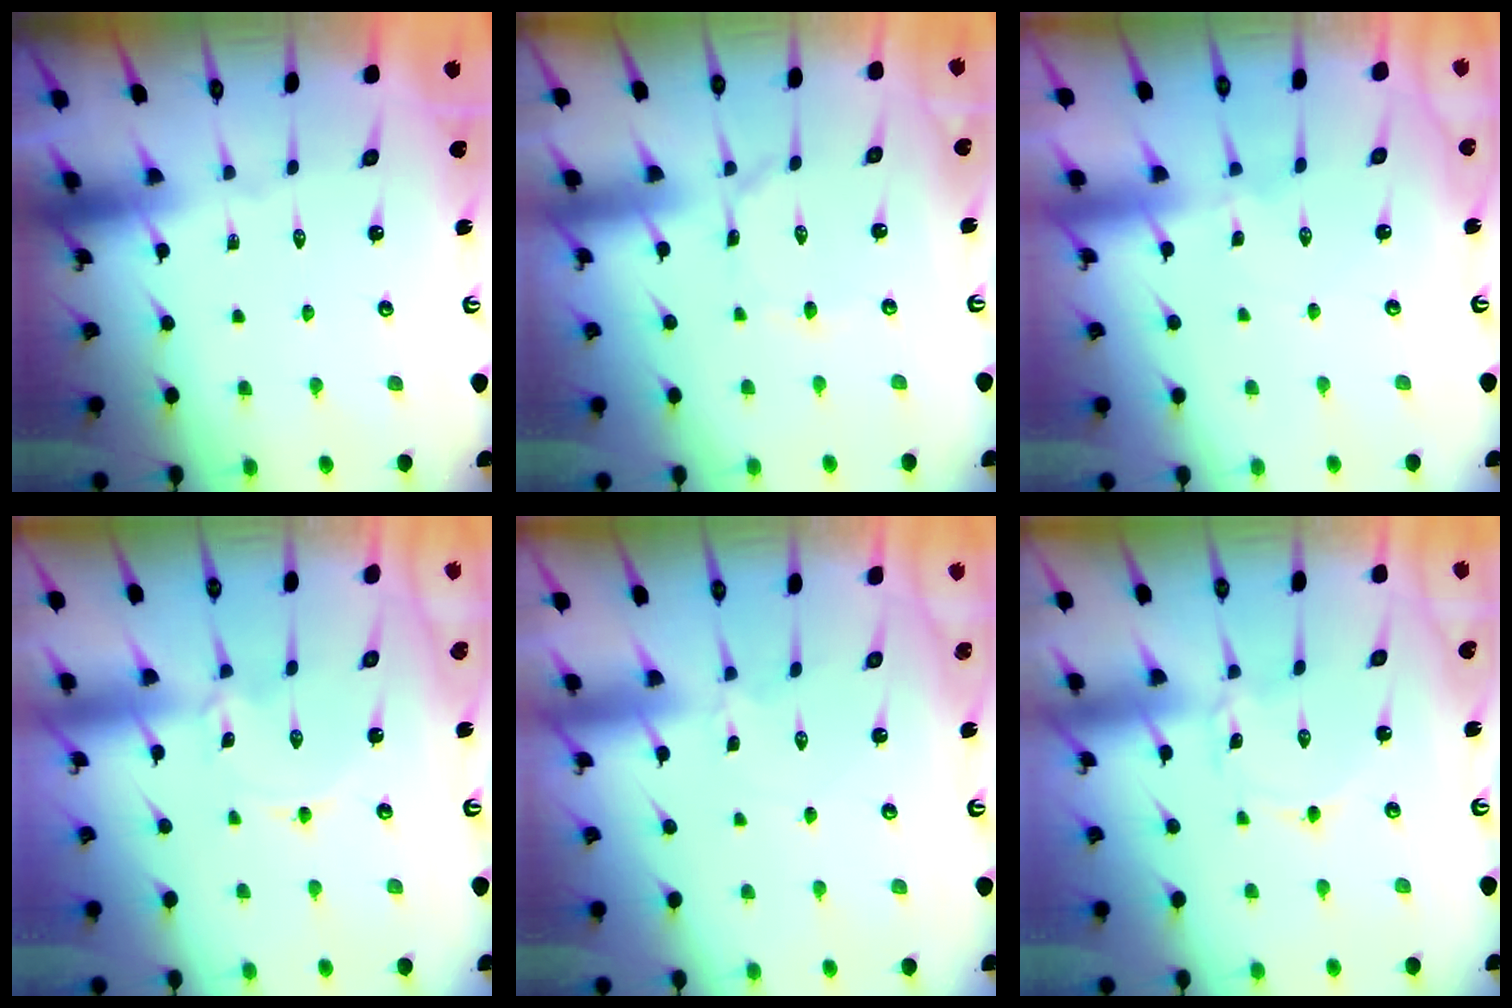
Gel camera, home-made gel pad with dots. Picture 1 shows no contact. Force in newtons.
{"total": 1.4, "press": 1.4, "slide": 0.1}
{"total": 2.3, "press": 2.2, "slide": 0.5}
{"total": 1.7, "press": 1.7, "slide": 0.2}
{"total": 2.6, "press": 2.5, "slide": 0.4}
{"total": 1.4, "press": 1.4, "slide": 0.1}